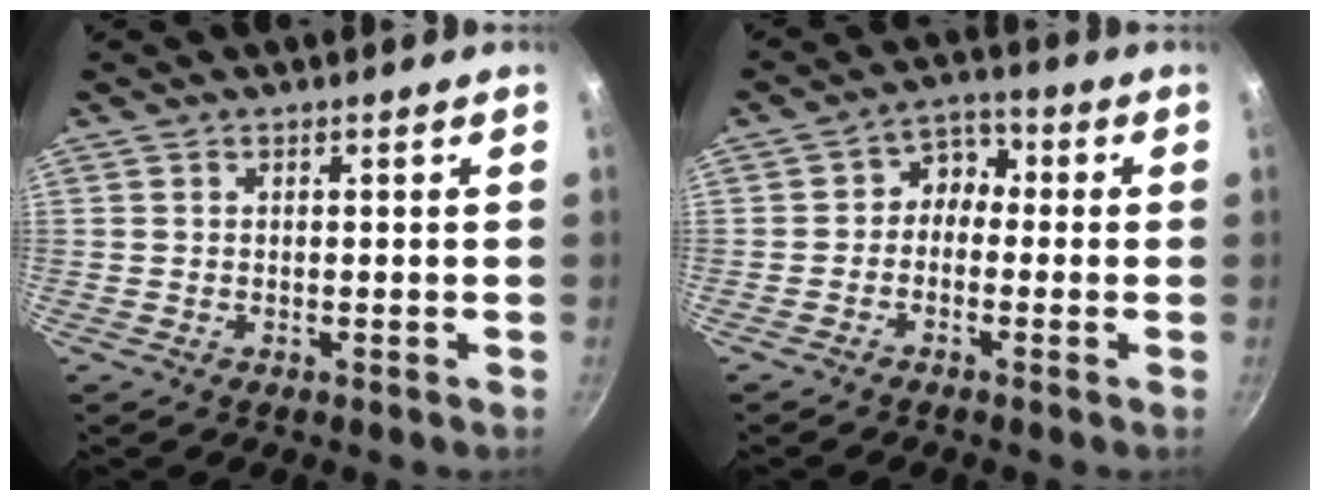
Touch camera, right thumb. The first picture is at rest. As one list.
[{"total": 4.8, "force": [-0.9, 4.0, 2.6], "torque": [-0.008, 0.027, -0.032]}]